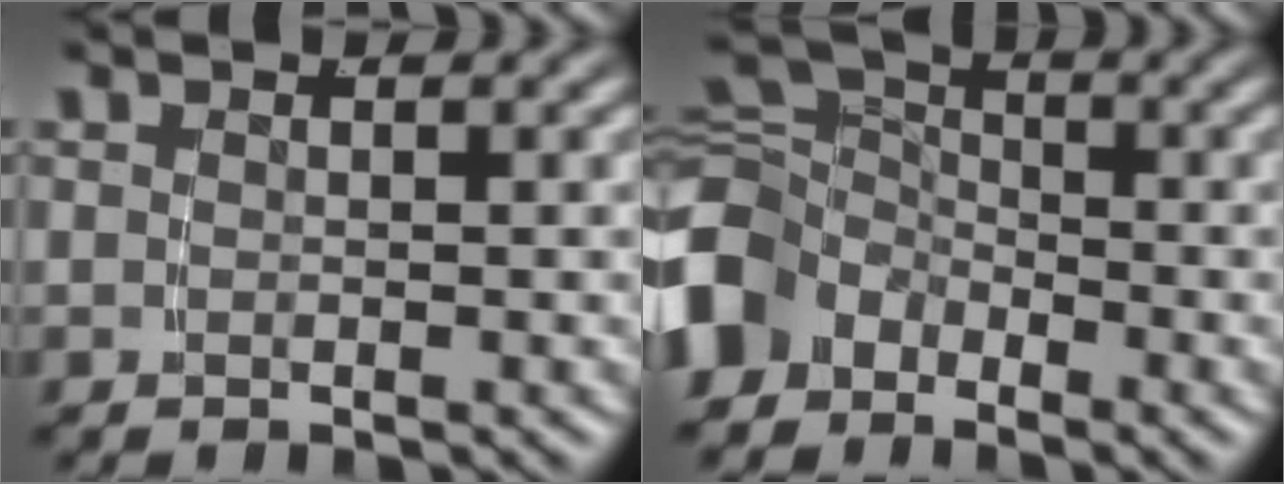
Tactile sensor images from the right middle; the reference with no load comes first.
{"total": 6.8, "force": [-1.8, 5.8, 3.0], "torque": [-0.073, -0.020, -0.034]}